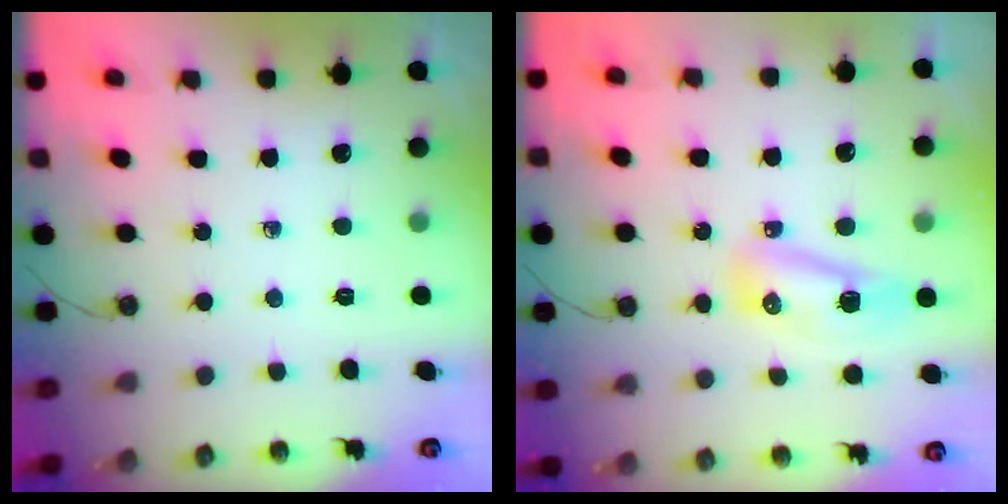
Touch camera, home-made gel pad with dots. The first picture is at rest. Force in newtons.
{"total": 7.9, "press": 7.8, "slide": 1.5}